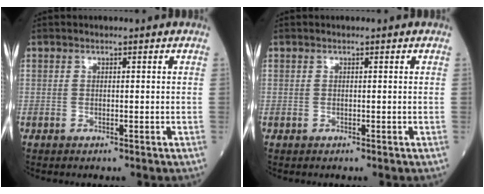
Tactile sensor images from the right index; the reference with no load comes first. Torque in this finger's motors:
{"motor_torque": [0.05, 0.00, 0.00, -0.01]}